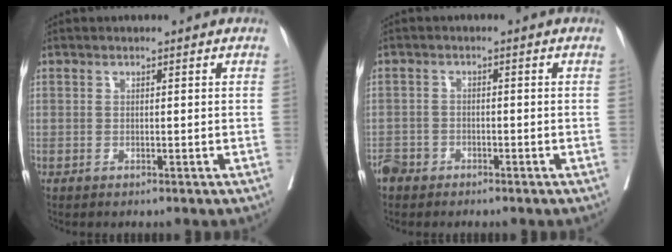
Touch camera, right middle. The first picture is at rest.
{"total": 2.5, "force": [-2.2, 1.1, 0.4], "torque": [-0.014, 0.004, -0.042]}